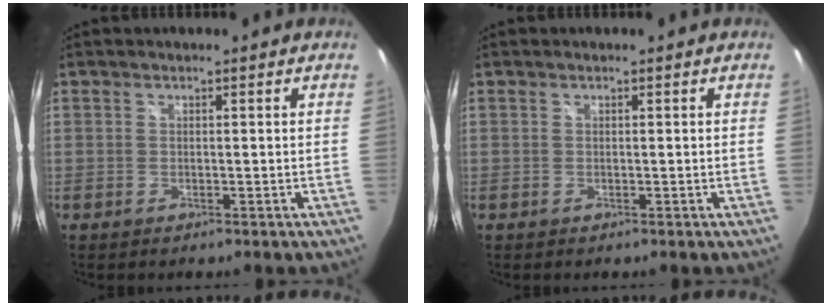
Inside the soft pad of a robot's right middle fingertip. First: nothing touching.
{"total": 0.0}